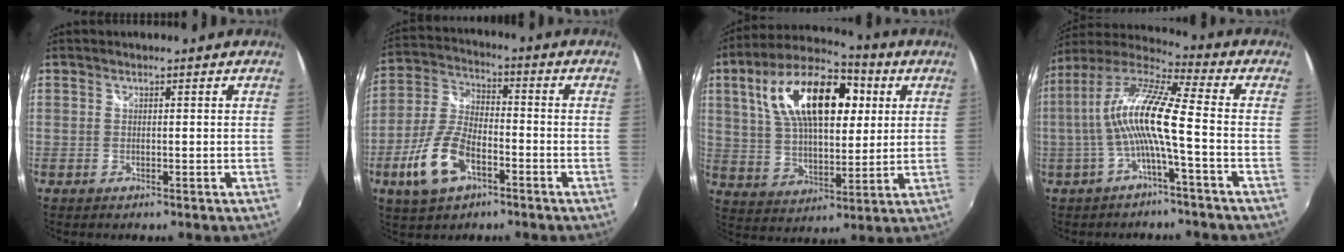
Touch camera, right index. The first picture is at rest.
{"total": 12.0, "force": [-5.5, 5.9, 8.9], "torque": [-0.198, -0.001, -0.102]}
{"total": 21.0, "force": [6.7, 10.4, 17.0], "torque": [-0.317, 0.040, 0.114]}
{"total": 12.1, "force": [-1.8, 0.7, 11.9], "torque": [-0.226, 0.011, -0.036]}